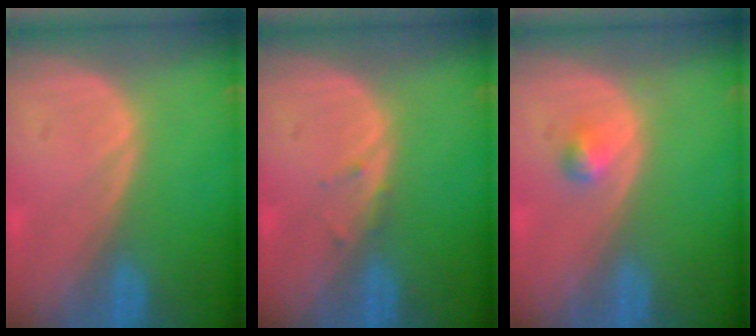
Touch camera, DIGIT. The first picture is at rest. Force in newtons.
{"total": 0.8, "press": 0.8, "slide": 0.2}
{"total": 1.7, "press": 1.7, "slide": 0.2}